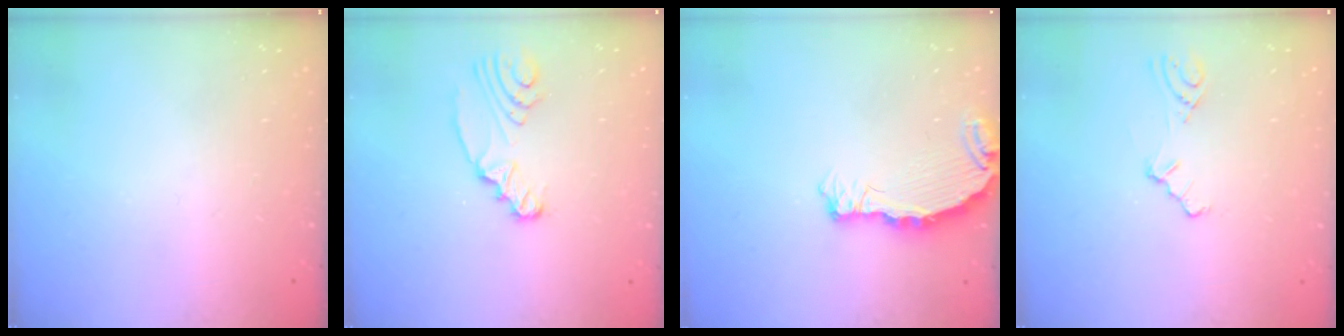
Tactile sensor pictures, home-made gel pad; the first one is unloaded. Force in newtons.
{"total": 6.1, "press": 5.7, "slide": 2.2}
{"total": 6.9, "press": 6.9, "slide": 0.6}
{"total": 3.0, "press": 2.9, "slide": 0.6}